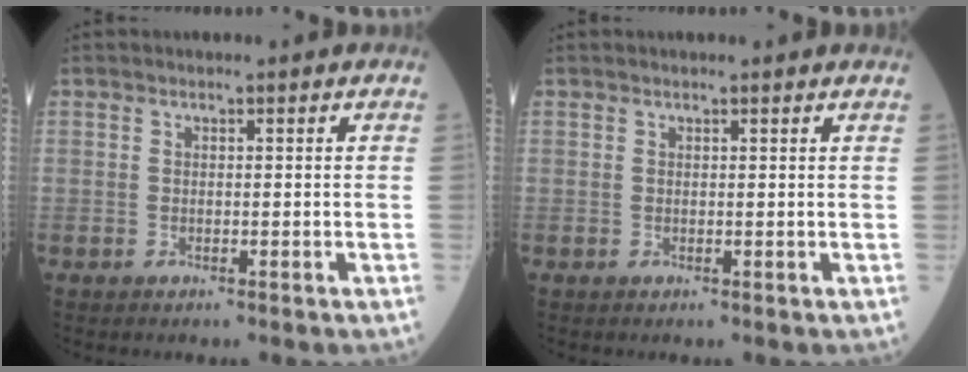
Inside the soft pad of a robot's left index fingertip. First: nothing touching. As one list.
[{"total": 1.2, "force": [1.2, -0.1, 0.3], "torque": [-0.012, 0.001, 0.012]}]